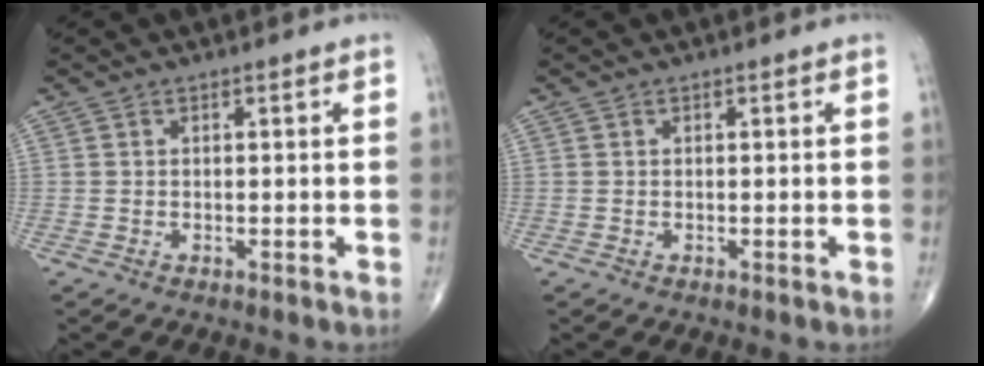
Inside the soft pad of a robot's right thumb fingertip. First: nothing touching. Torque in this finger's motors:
{"motor_torque": [0.00, 0.00, 0.00, 0.00, 0.00]}